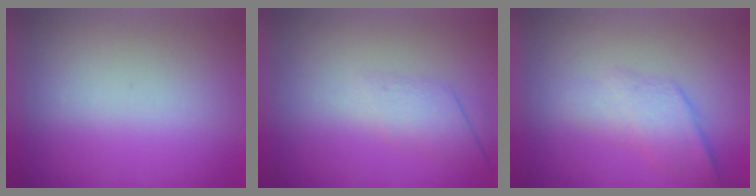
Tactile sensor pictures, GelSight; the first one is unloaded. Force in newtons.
{"total": 2.6}
{"total": 2.2}